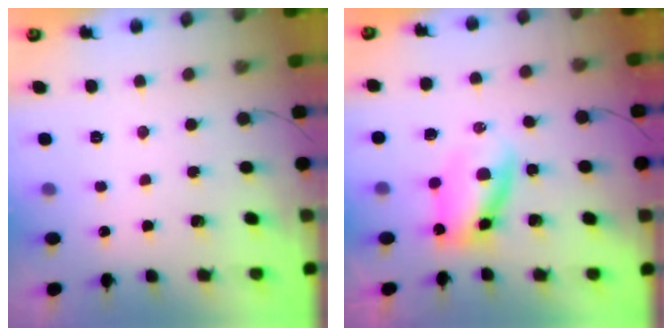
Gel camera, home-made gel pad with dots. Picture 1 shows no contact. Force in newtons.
{"total": 4.7, "press": 4.6, "slide": 0.9}